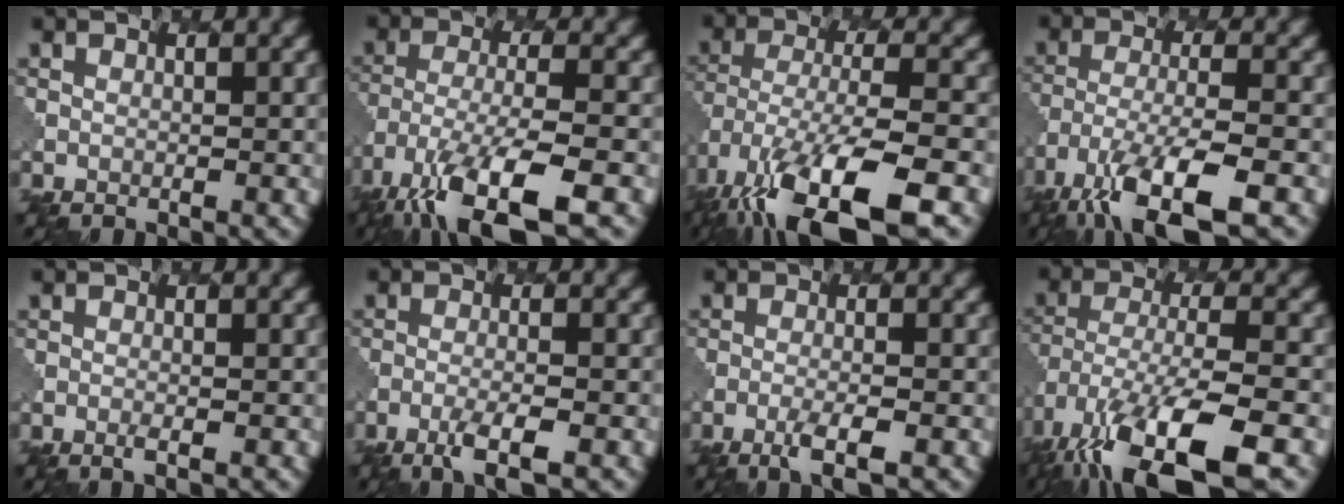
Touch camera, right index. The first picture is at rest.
{"total": 10.8, "force": [-6.6, 3.6, 7.7], "torque": [-0.162, -0.023, -0.124]}
{"total": 13.3, "force": [-8.2, 4.7, 9.4], "torque": [-0.205, -0.031, -0.131]}
{"total": 9.7, "force": [-6.0, 3.1, 6.9], "torque": [-0.141, -0.019, -0.112]}
{"total": 0.7, "force": [-0.2, 0.1, 0.6], "torque": [-0.010, 0.002, -0.007]}
{"total": 3.2, "force": [-1.9, 0.5, 2.5], "torque": [-0.049, -0.003, -0.042]}
{"total": 2.7, "force": [-1.5, 0.4, 2.2], "torque": [-0.042, -0.001, -0.035]}
{"total": 13.1, "force": [-8.1, 4.6, 9.2], "torque": [-0.205, -0.033, -0.131]}